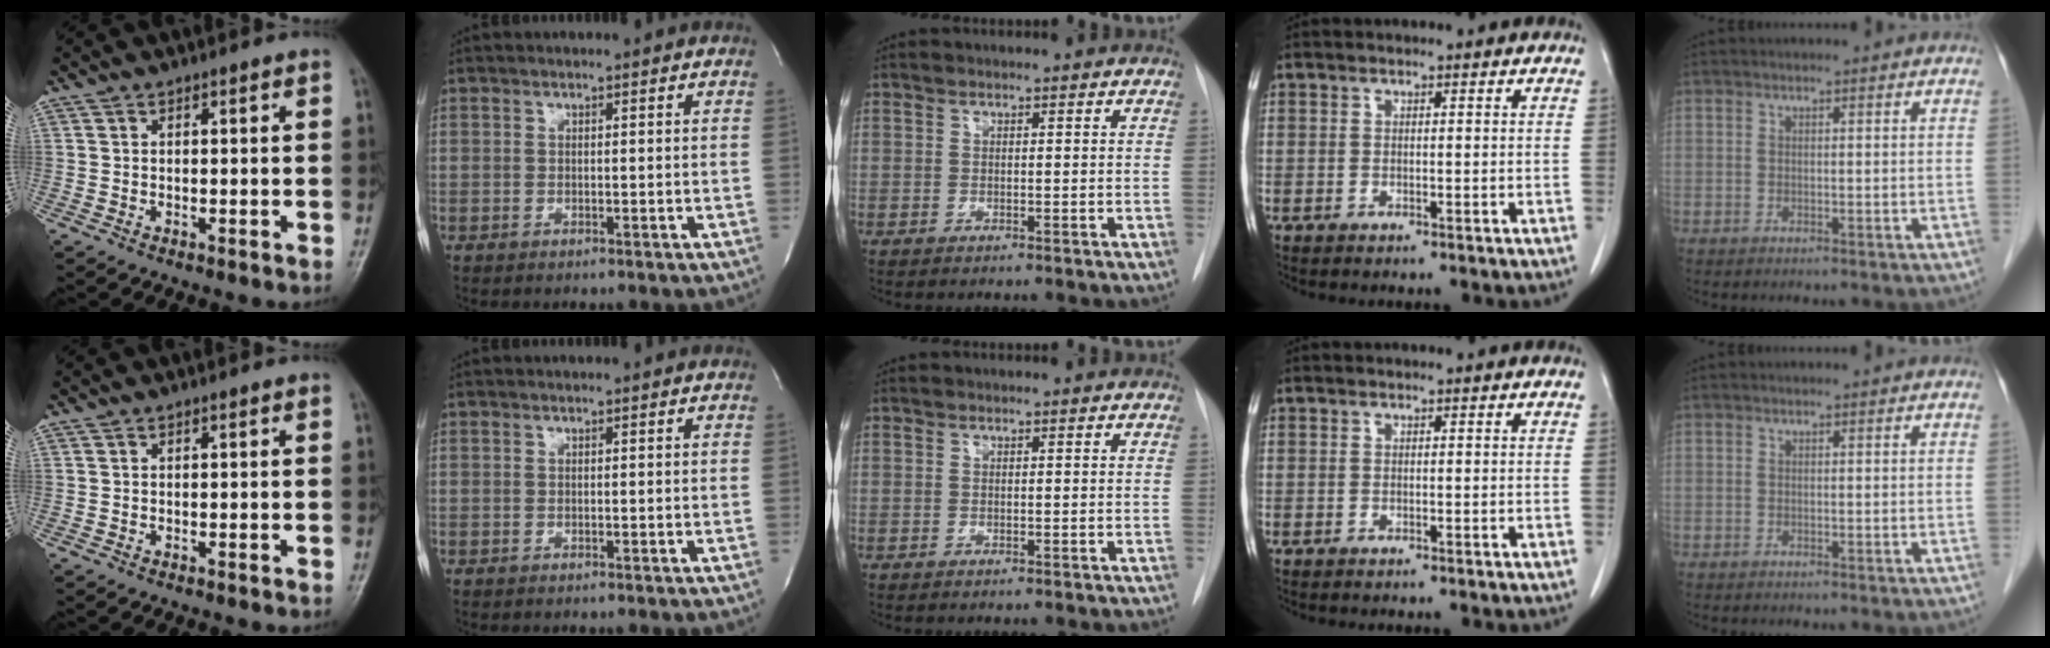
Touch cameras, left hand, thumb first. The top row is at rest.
{}